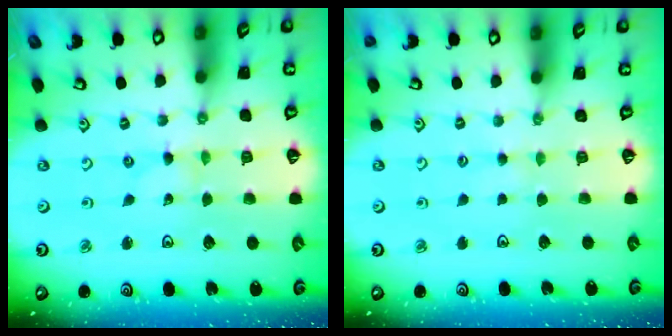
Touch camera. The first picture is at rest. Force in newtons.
{"total": 2.1, "press": 2.1, "slide": 0.3}